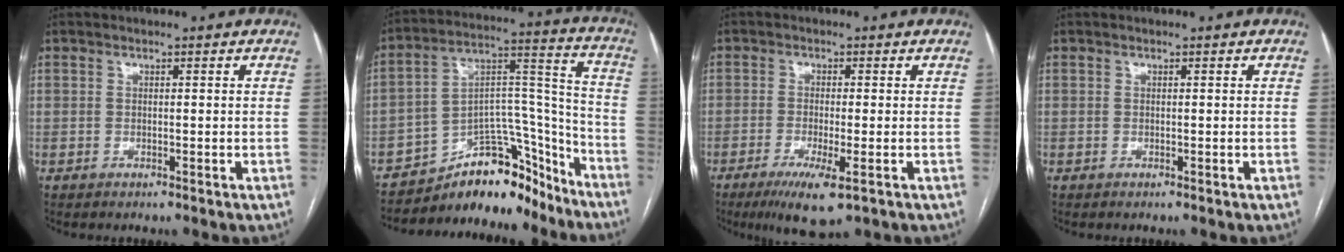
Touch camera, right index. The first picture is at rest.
{"total": 16.2, "force": [-13.9, 6.1, 5.6], "torque": [-0.068, 0.074, -0.218]}
{"total": 6.7, "force": [-3.4, 0.9, 5.7], "torque": [-0.104, -0.019, -0.054]}
{"total": 0.0}